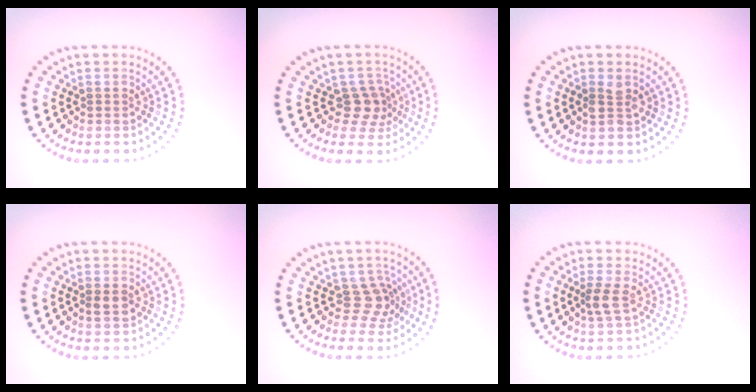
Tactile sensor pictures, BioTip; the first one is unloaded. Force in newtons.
{"total": 2.4, "press": 1.8, "slide": 1.6}
{"total": 1.4, "press": 1.4, "slide": 0.2}
{"total": 1.4, "press": 1.4, "slide": 0.2}
{"total": 2.5, "press": 1.9, "slide": 1.7}
{"total": 1.6, "press": 1.3, "slide": 1.0}